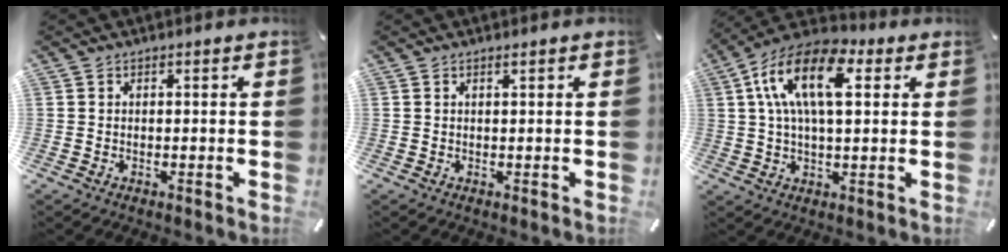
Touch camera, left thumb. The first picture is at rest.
{"total": 0.7, "force": [0.4, 0.1, 0.6], "torque": [-0.010, 0.001, 0.006]}
{"total": 15.7, "force": [4.9, 8.0, 12.5], "torque": [-0.258, -0.003, 0.082]}